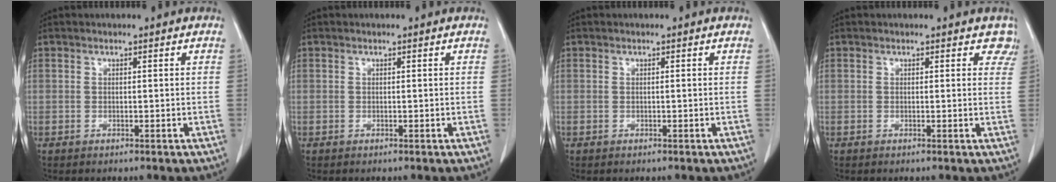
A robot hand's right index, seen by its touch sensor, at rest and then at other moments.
{"total": 0.0}
{"total": 0.0}
{"total": 2.5, "force": [2.0, 1.4, 0.2], "torque": [0.020, -0.004, 0.001]}